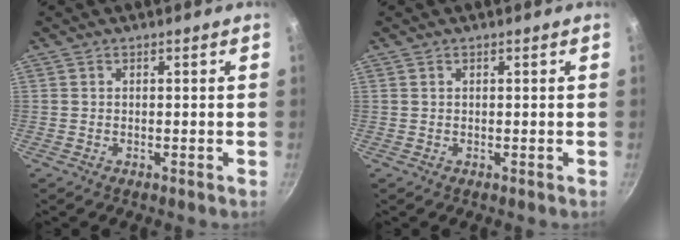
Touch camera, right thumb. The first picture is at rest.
{"total": 0.0}